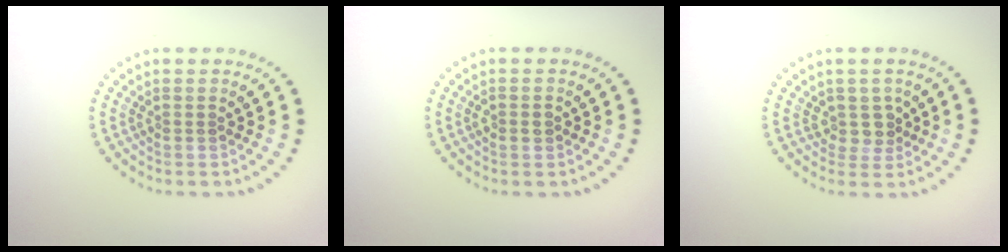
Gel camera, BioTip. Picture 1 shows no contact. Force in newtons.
{"total": 1.5, "press": 1.5, "slide": 0.1}
{"total": 2.2, "press": 1.6, "slide": 1.5}